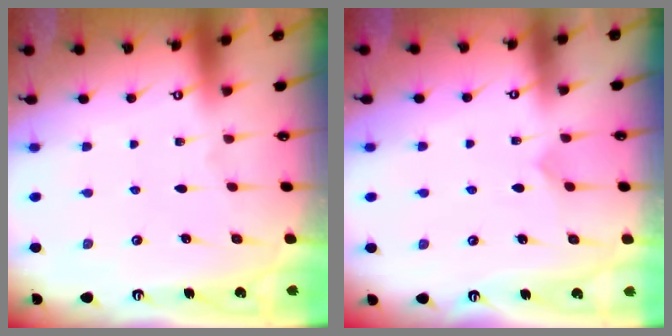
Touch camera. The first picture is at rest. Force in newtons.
{"total": 2.5, "press": 2.5, "slide": 0.2}